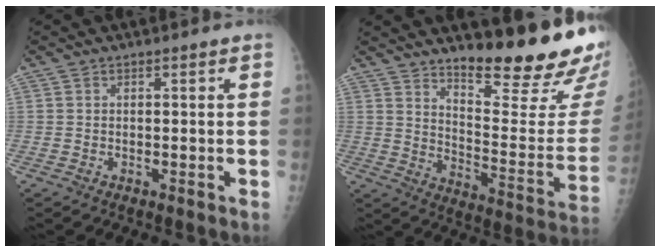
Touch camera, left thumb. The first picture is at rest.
{"total": 22.8, "force": [17.1, 4.3, 14.5], "torque": [-0.179, -0.139, 0.244]}